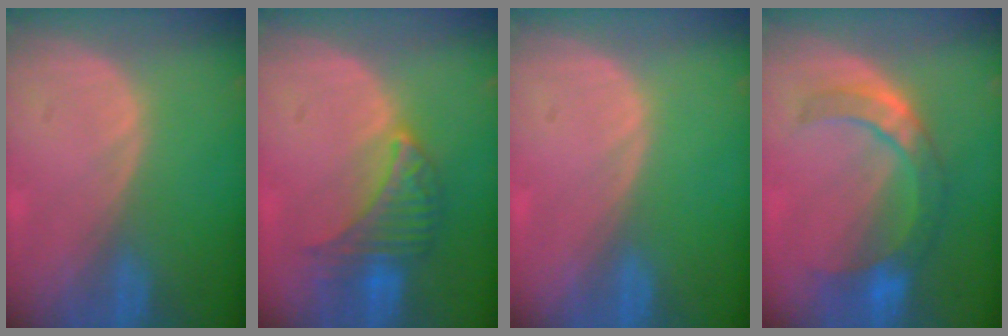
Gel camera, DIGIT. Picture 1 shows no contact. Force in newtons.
{"total": 6.6, "press": 6.5, "slide": 0.6}
{"total": 0.0}
{"total": 7.5, "press": 7.3, "slide": 1.8}